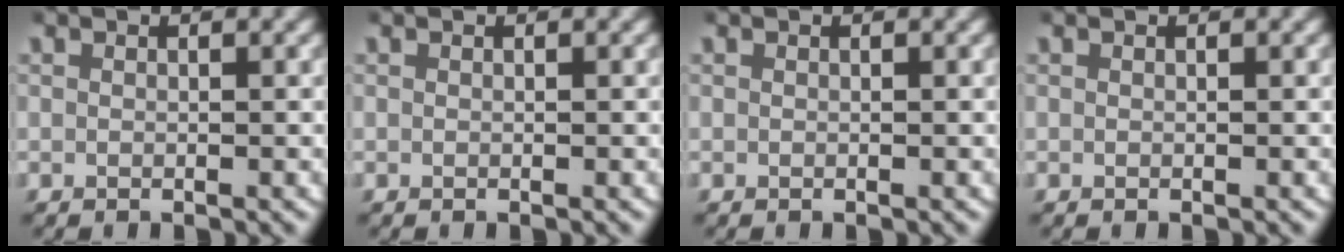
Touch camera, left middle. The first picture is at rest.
{"total": 0.0}
{"total": 0.0}
{"total": 0.0}